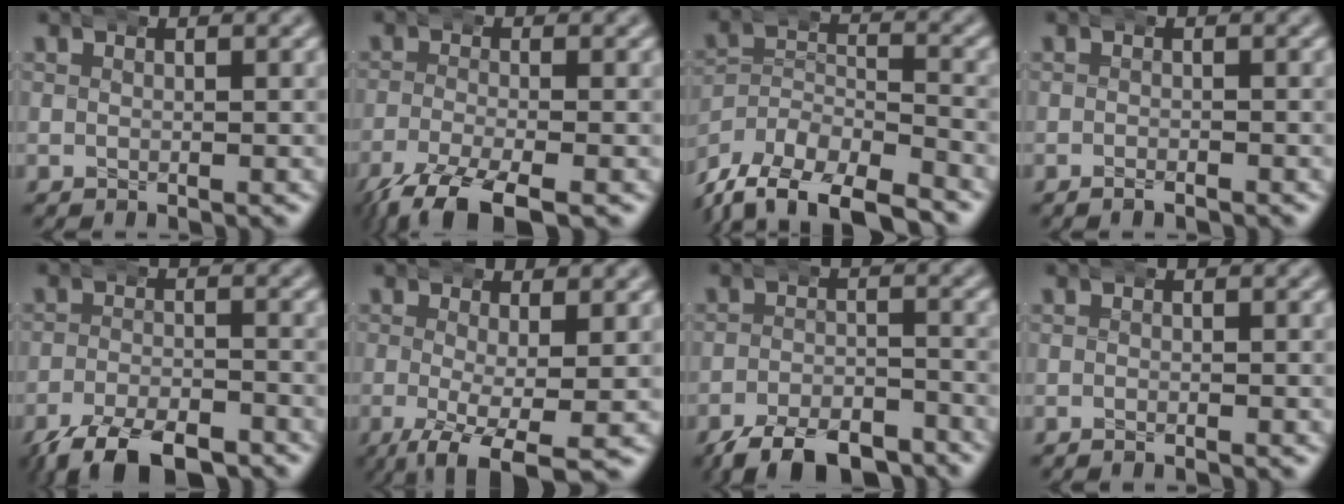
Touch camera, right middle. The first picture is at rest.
{"total": 6.6, "force": [-5.0, 2.2, 3.6], "torque": [-0.074, -0.024, -0.068]}
{"total": 10.8, "force": [-7.2, 6.8, 4.3], "torque": [-0.081, -0.033, -0.123]}
{"total": 1.3, "force": [-1.2, 0.2, 0.6], "torque": [-0.004, -0.001, -0.020]}
{"total": 7.6, "force": [-6.3, 2.5, 3.5], "torque": [-0.046, -0.017, -0.096]}
{"total": 5.6, "force": [-3.7, 1.4, 4.0], "torque": [-0.081, -0.039, -0.040]}
{"total": 8.4, "force": [-7.5, 2.6, 2.9], "torque": [-0.029, -0.017, -0.120]}
{"total": 0.9, "force": [-0.9, -0.1, 0.2], "torque": [0.000, 0.000, -0.016]}